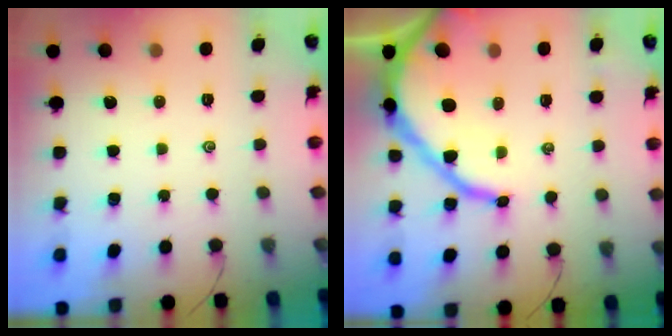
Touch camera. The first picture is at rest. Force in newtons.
{"total": 16.7, "press": 16.6, "slide": 1.6}